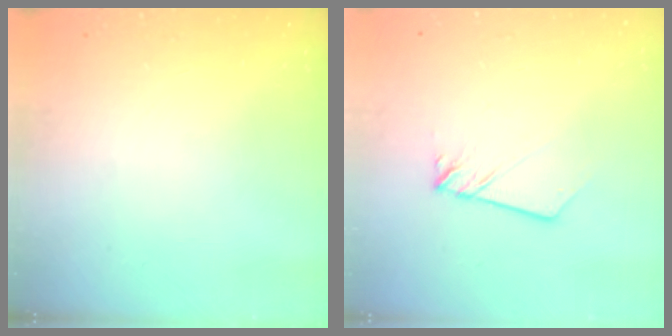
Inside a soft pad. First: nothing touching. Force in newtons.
{"total": 2.0, "press": 2.0, "slide": 0.2}